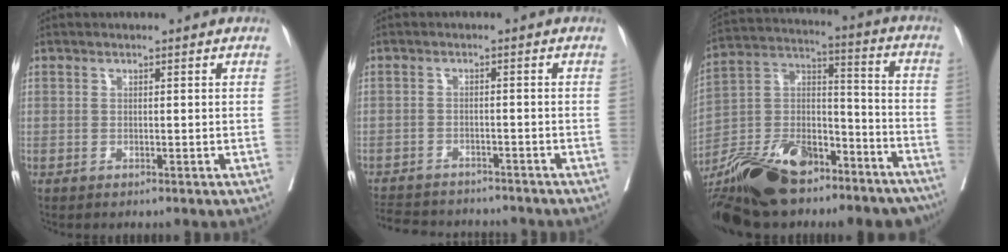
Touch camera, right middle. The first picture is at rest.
{"total": 11.4, "force": [-10.5, 3.0, 3.2], "torque": [-0.065, 0.003, -0.143]}
{"total": 27.8, "force": [-19.7, 11.4, 16.0], "torque": [-0.310, -0.001, -0.328]}